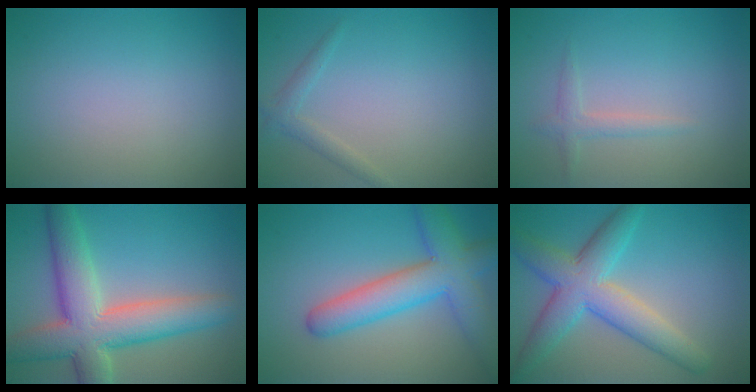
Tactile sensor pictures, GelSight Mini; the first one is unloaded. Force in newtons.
{"total": 1.4, "press": 1.4, "slide": 0.1}
{"total": 1.4, "press": 1.4, "slide": 0.0}
{"total": 9.1, "press": 9.1, "slide": 0.6}
{"total": 6.8, "press": 6.8, "slide": 0.4}
{"total": 6.6, "press": 6.6, "slide": 0.1}